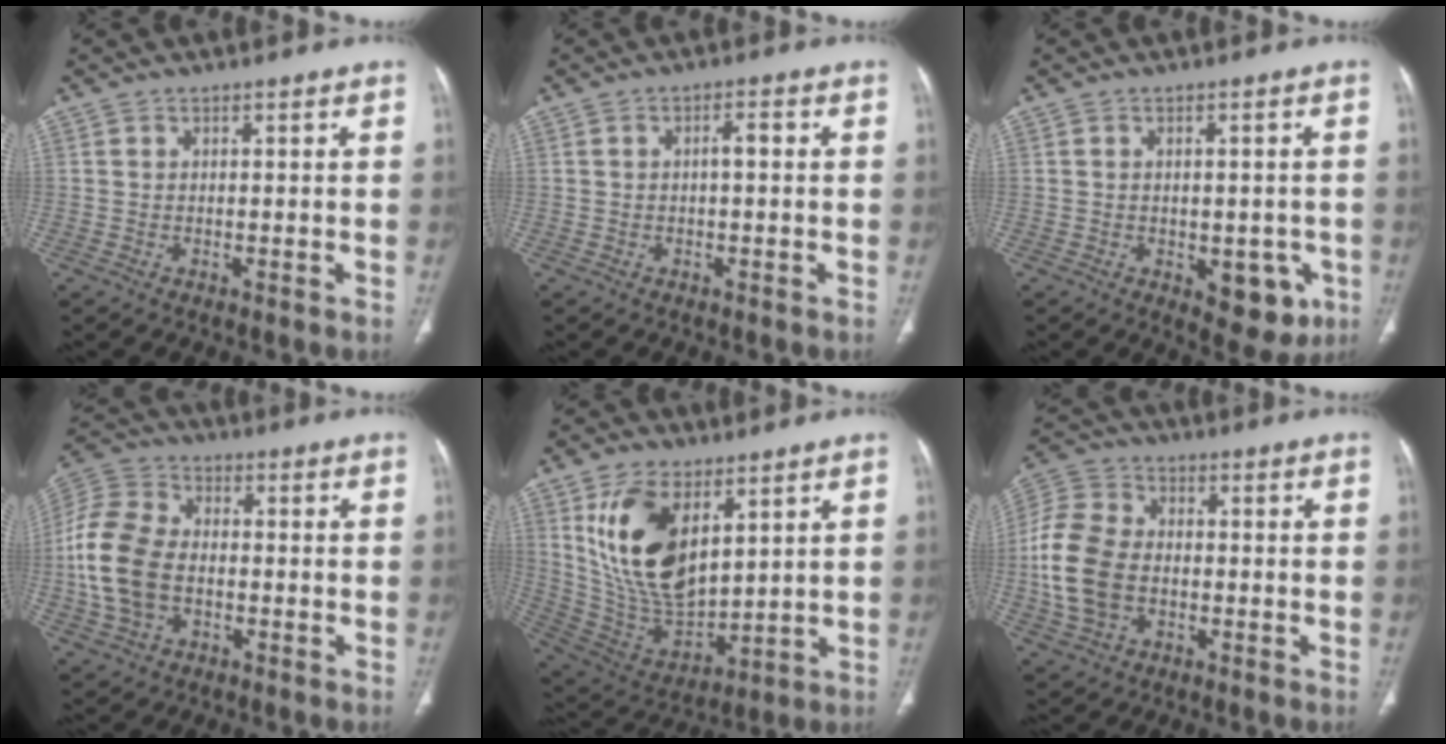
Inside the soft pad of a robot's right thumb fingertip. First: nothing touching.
{"total": 2.1, "force": [0.0, 0.8, 1.9], "torque": [-0.035, 0.010, -0.001]}
{"total": 8.8, "force": [-2.8, 4.9, 6.8], "torque": [-0.052, 0.002, -0.022]}
{"total": 15.0, "force": [-2.0, 10.3, 10.8], "torque": [-0.226, 0.022, -0.039]}
{"total": 18.6, "force": [7.1, 10.0, 13.9], "torque": [-0.236, -0.031, 0.154]}
{"total": 14.5, "force": [-1.7, 10.3, 10.0], "torque": [-0.205, 0.018, -0.035]}